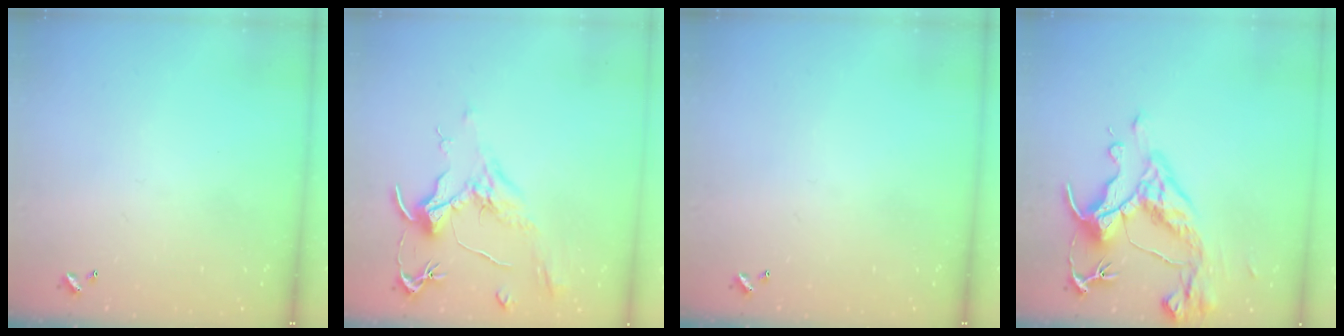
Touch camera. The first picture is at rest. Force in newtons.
{"total": 2.1, "press": 2.0, "slide": 0.8}
{"total": 0.0}
{"total": 9.1, "press": 9.0, "slide": 1.6}